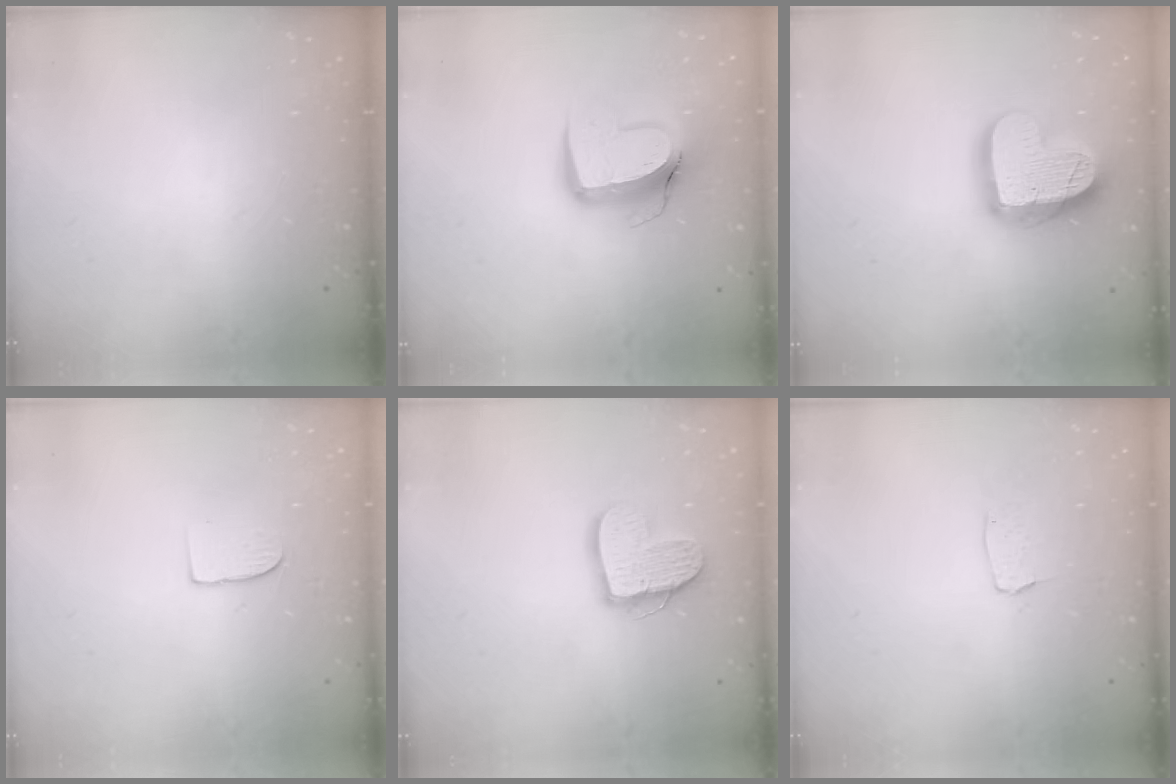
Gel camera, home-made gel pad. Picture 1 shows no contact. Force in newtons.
{"total": 12.3, "press": 12.2, "slide": 1.3}
{"total": 18.7, "press": 18.7, "slide": 1.4}
{"total": 6.8, "press": 6.8, "slide": 0.5}
{"total": 14.0, "press": 13.9, "slide": 1.2}
{"total": 3.1, "press": 3.1, "slide": 0.2}